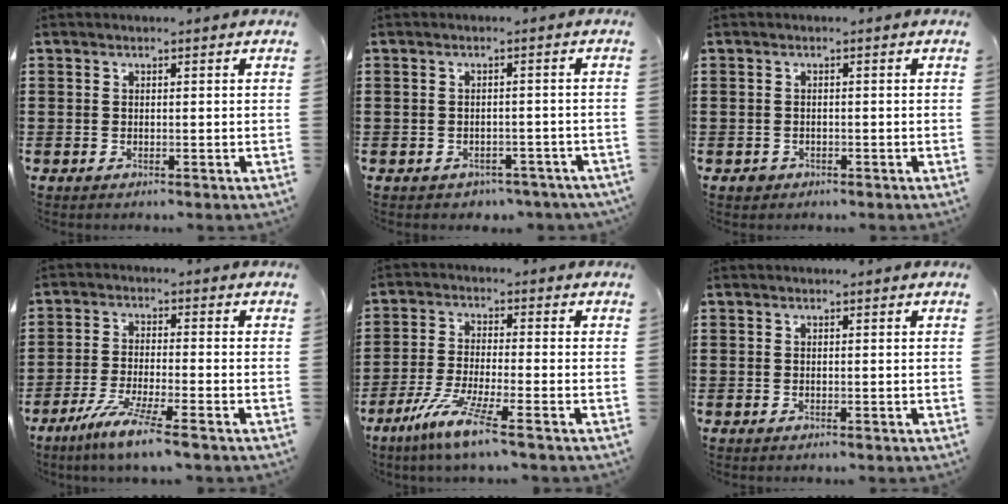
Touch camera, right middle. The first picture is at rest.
{"total": 1.6, "force": [-1.5, 0.6, -0.1], "torque": [-0.005, 0.001, -0.033]}
{"total": 0.9, "force": [-0.6, 0.6, 0.1], "torque": [-0.004, 0.003, -0.014]}
{"total": 5.9, "force": [-4.6, -0.2, 3.8], "torque": [-0.080, -0.017, -0.085]}
{"total": 7.3, "force": [-4.9, 0.1, 5.5], "torque": [-0.114, -0.017, -0.093]}
{"total": 0.0}